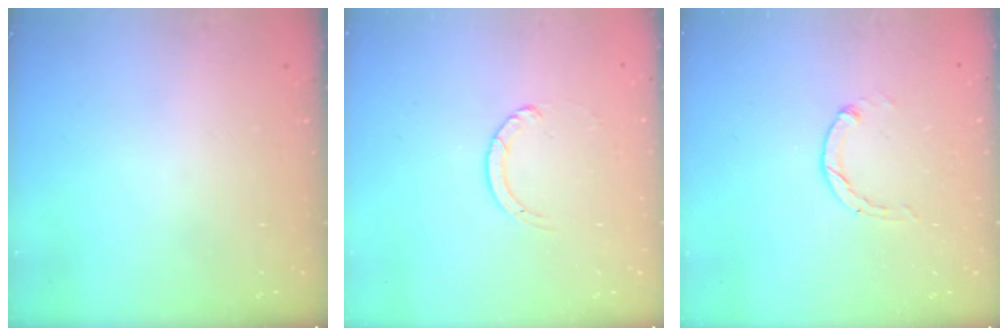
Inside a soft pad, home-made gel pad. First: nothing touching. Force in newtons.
{"total": 2.4, "press": 2.4, "slide": 0.2}
{"total": 0.8, "press": 0.7, "slide": 0.2}